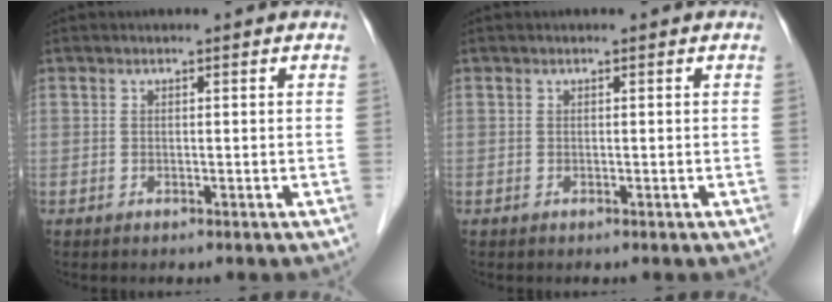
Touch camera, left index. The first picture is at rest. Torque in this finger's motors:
{"motor_torque": [-0.07, 0.07, 0.00, 0.00]}